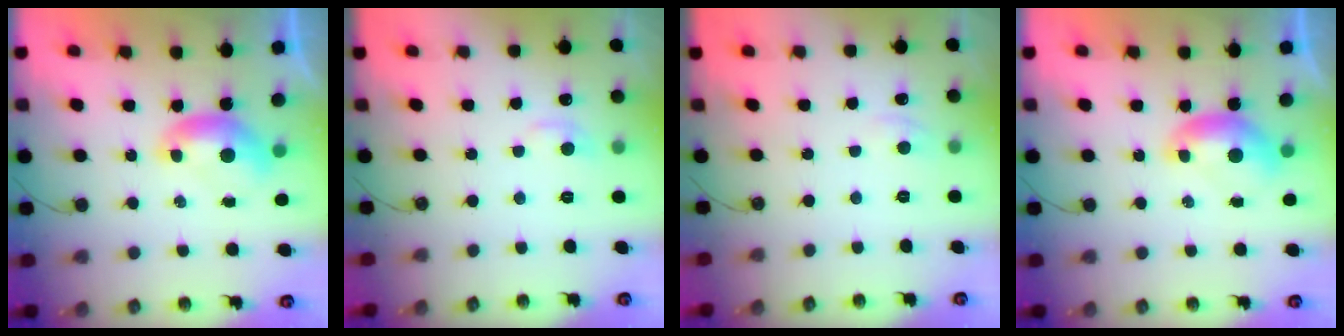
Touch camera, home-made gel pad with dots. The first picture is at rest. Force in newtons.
{"total": 0.8, "press": 0.2, "slide": 0.8}
{"total": 1.2, "press": 1.0, "slide": 0.6}
{"total": 0.0}